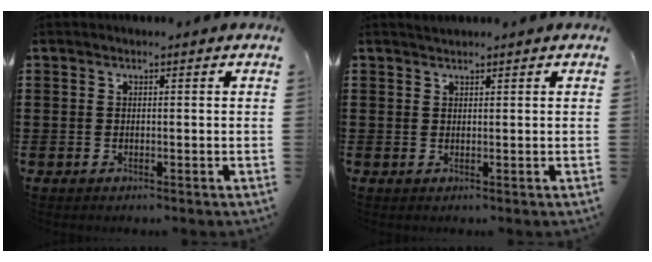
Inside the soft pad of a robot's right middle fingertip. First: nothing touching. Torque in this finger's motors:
{"motor_torque": [-0.14, -0.07, -0.02, 0.00]}